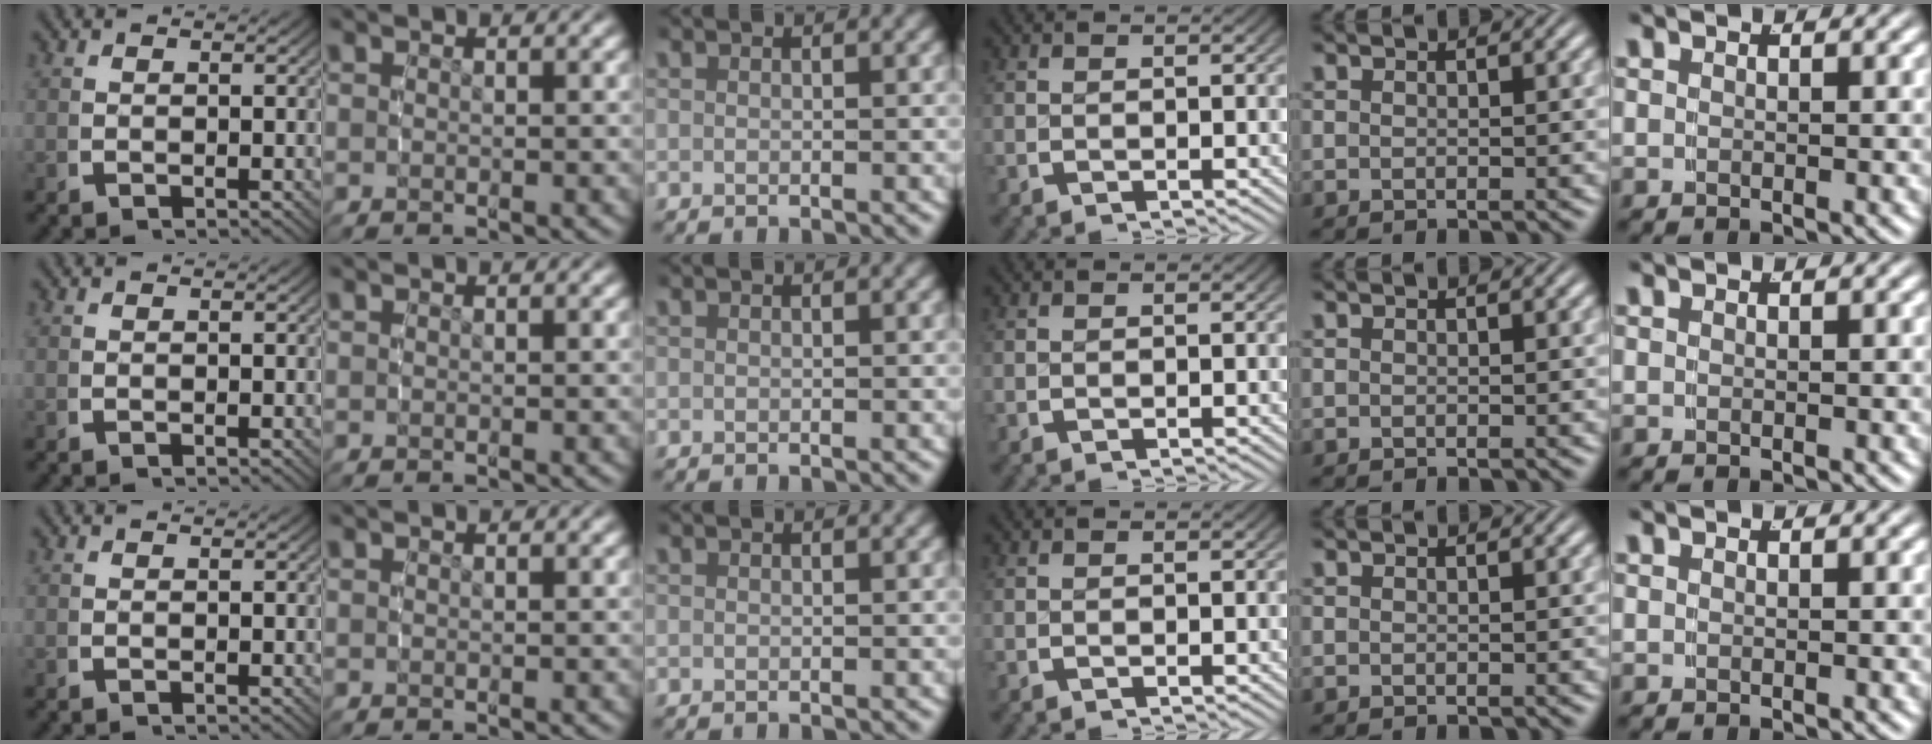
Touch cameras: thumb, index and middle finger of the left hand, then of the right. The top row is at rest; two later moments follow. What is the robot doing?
{"motion": "reach", "object": "shoes"}